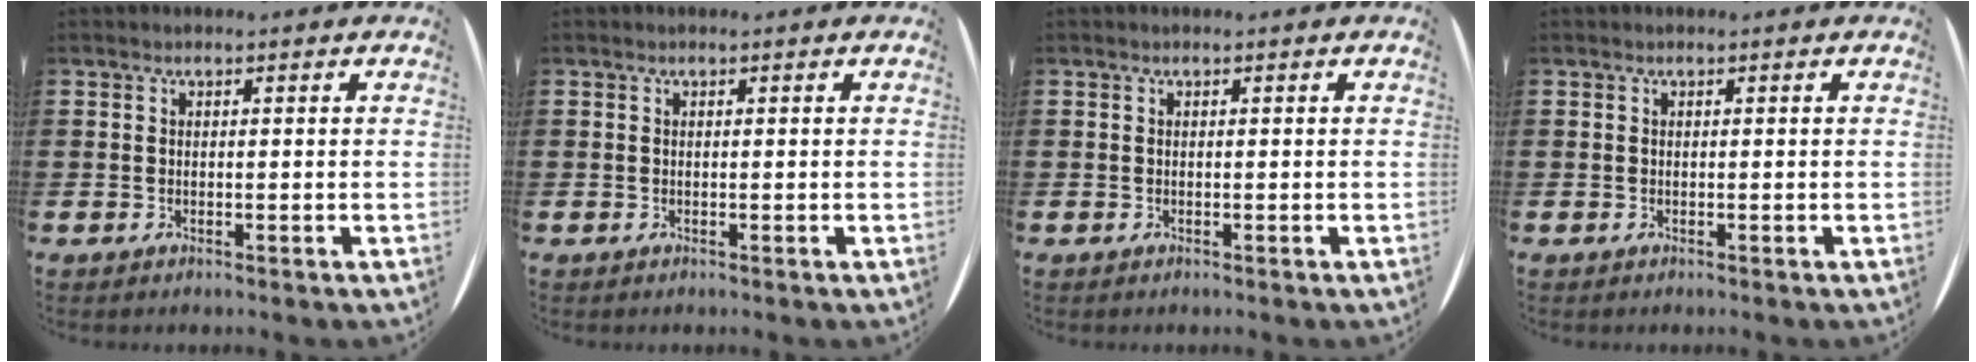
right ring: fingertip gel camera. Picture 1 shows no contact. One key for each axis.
{"total": 0.0}
{"total": 0.0}
{"total": 0.0}